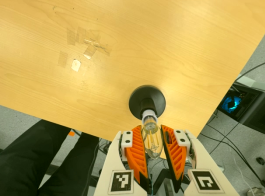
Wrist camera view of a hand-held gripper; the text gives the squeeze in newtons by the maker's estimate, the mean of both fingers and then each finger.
{"total": 11.4, "left": 12.8, "right": 10.1}